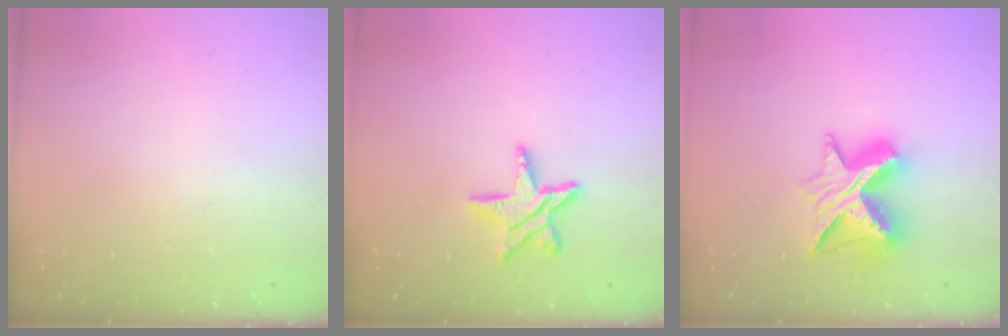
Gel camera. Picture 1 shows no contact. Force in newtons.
{"total": 9.9, "press": 9.9, "slide": 0.5}
{"total": 11.8, "press": 11.8, "slide": 1.0}